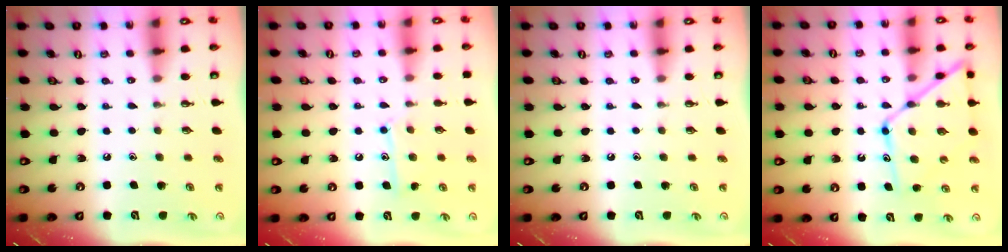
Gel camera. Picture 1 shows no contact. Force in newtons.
{"total": 9.3, "press": 9.3, "slide": 0.6}
{"total": 0.0}
{"total": 13.8, "press": 13.7, "slide": 1.3}